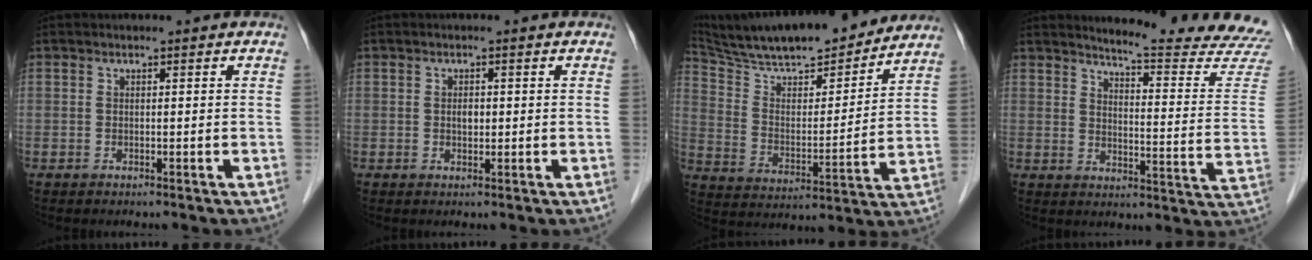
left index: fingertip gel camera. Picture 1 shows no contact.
{"total": 1.3, "force": [0.1, 0.8, 1.0], "torque": [-0.018, 0.001, 0.002]}
{"total": 22.2, "force": [19.7, 3.1, 9.7], "torque": [-0.167, 0.006, 0.308]}
{"total": 18.4, "force": [17.8, -1.0, 4.5], "torque": [-0.063, -0.135, 0.199]}